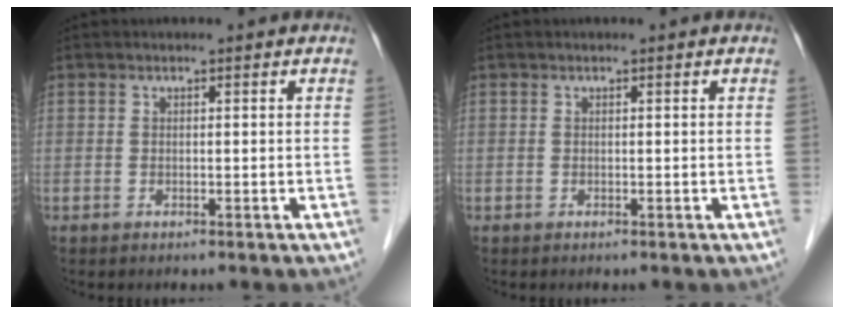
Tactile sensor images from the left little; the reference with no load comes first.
{"total": 0.0}